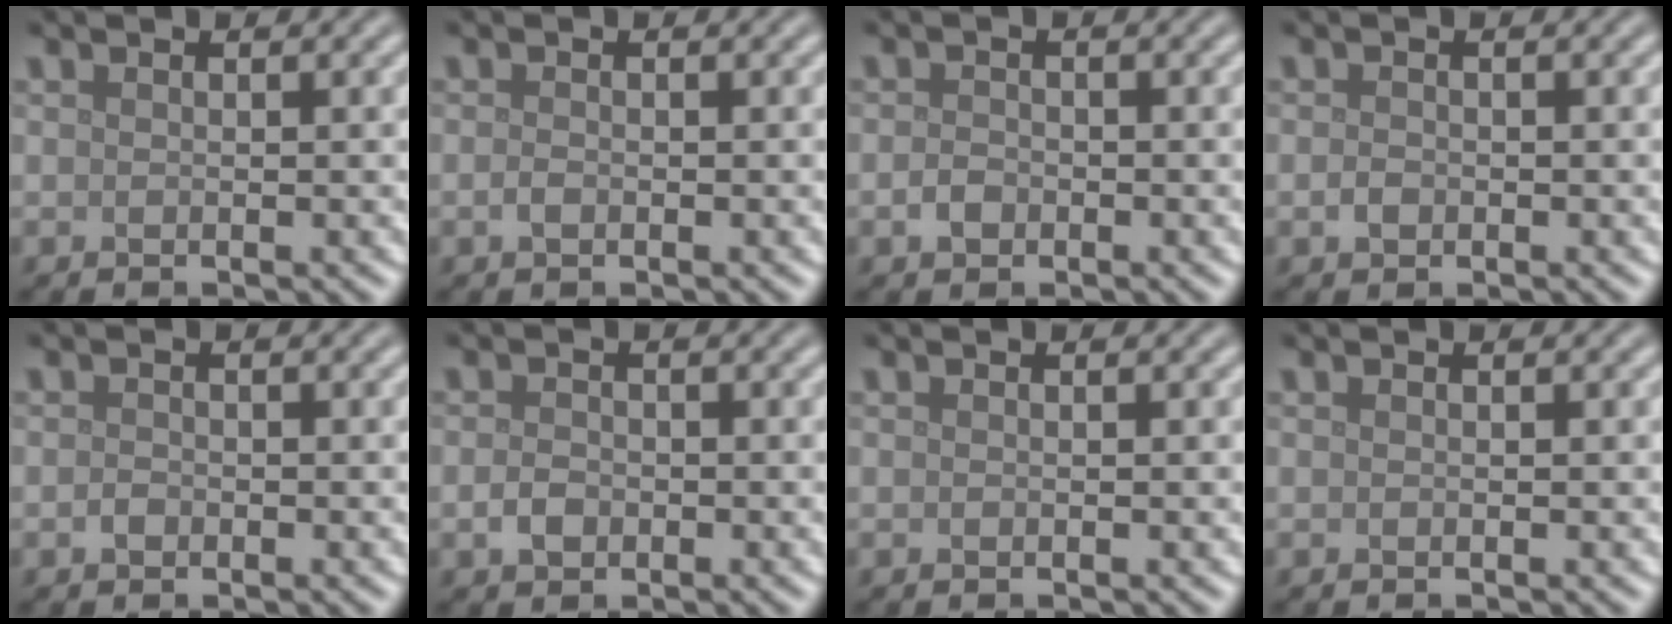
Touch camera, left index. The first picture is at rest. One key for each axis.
{"total": 0.7, "fx": -0.3, "fy": 0.4, "fz": 0.5, "tx": -0.012, "ty": -0.001, "tz": -0.007}
{"total": 1.3, "fx": -0.5, "fy": 1.0, "fz": 0.6, "tx": -0.013, "ty": 0.001, "tz": -0.013}
{"total": 0.9, "fx": -0.3, "fy": 0.7, "fz": 0.5, "tx": -0.011, "ty": -0.001, "tz": -0.008}
{"total": 0.7, "fx": -0.3, "fy": 0.6, "fz": 0.3, "tx": -0.008, "ty": -0.001, "tz": -0.008}
{"total": 1.5, "fx": -0.5, "fy": 1.1, "fz": 0.9, "tx": -0.018, "ty": 0.001, "tz": -0.013}
{"total": 0.0}
{"total": 0.0}